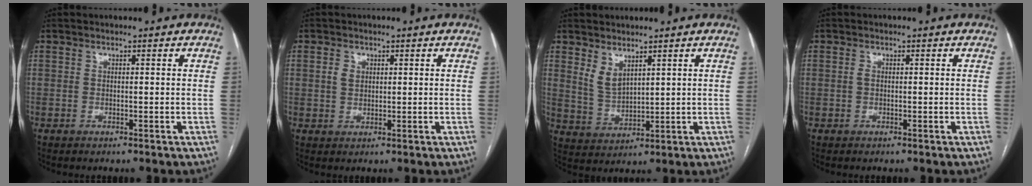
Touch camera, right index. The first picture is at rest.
{"total": 2.2, "force": [0.7, 1.7, 1.2], "torque": [-0.027, 0.005, 0.015]}
{"total": 4.2, "force": [2.9, 1.8, 2.5], "torque": [-0.056, -0.009, 0.069]}
{"total": 0.7, "force": [0.0, 0.4, 0.5], "torque": [-0.011, 0.002, -0.002]}